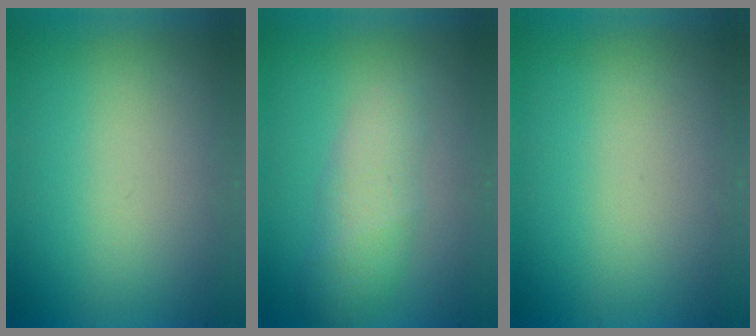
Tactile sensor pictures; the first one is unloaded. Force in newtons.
{"total": 2.3}
{"total": 0.0}